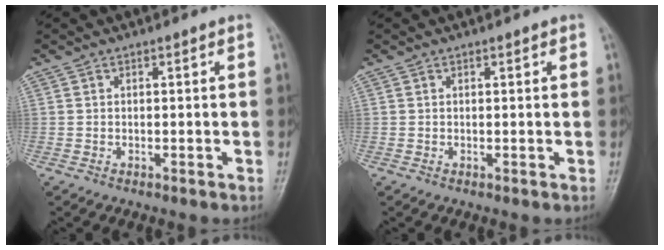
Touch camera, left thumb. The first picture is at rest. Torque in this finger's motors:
{"motor_torque": [-0.14, -0.07, -0.35, -0.14, 0.01]}